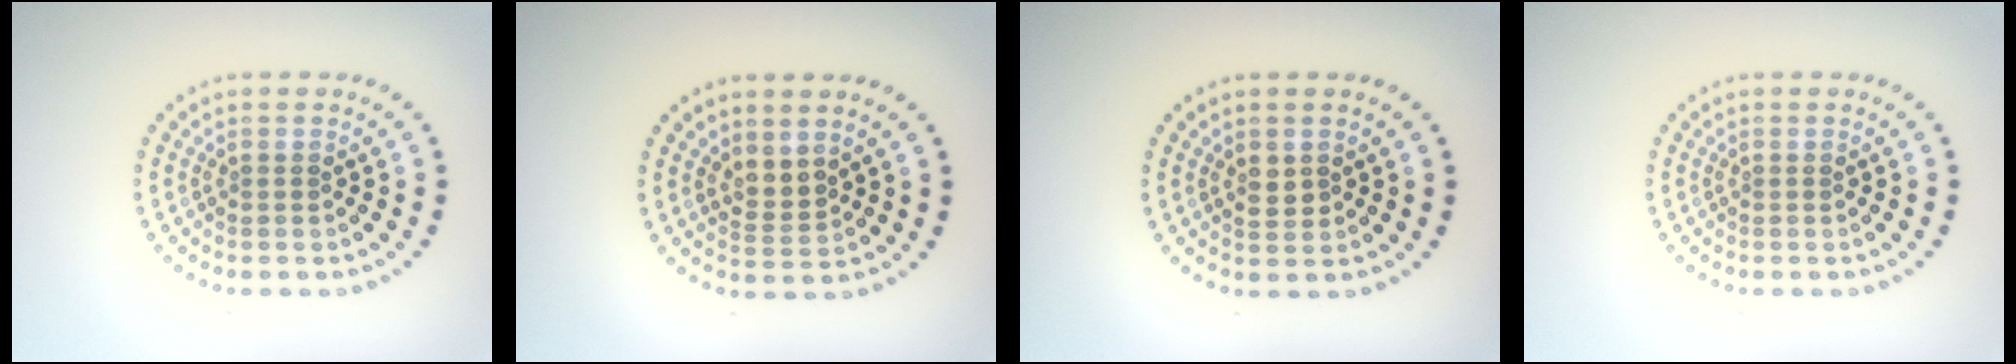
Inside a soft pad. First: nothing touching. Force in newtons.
{"total": 1.8, "press": 1.3, "slide": 1.3}
{"total": 1.4, "press": 1.4, "slide": 0.2}
{"total": 0.0}